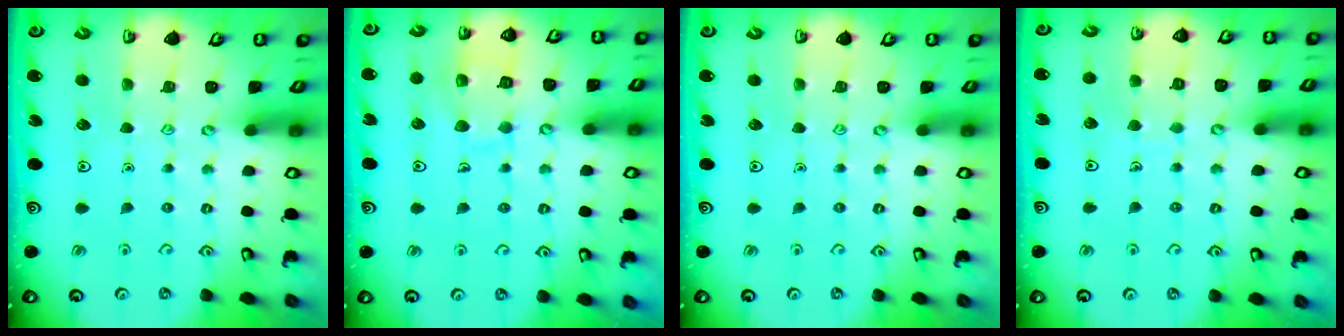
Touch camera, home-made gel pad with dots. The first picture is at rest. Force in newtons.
{"total": 10.7, "press": 10.6, "slide": 0.9}
{"total": 0.0}
{"total": 2.9, "press": 2.9, "slide": 0.2}